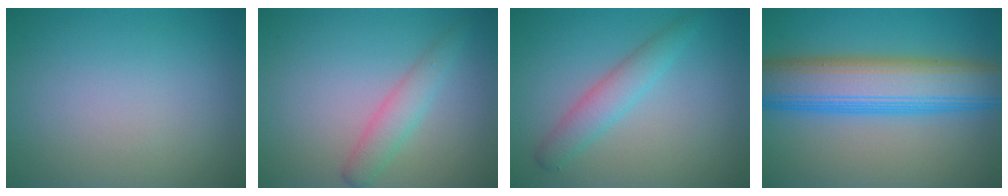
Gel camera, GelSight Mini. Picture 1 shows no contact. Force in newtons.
{"total": 1.7, "press": 1.7, "slide": 0.1}
{"total": 2.8, "press": 2.8, "slide": 0.1}
{"total": 9.8, "press": 9.8, "slide": 0.3}